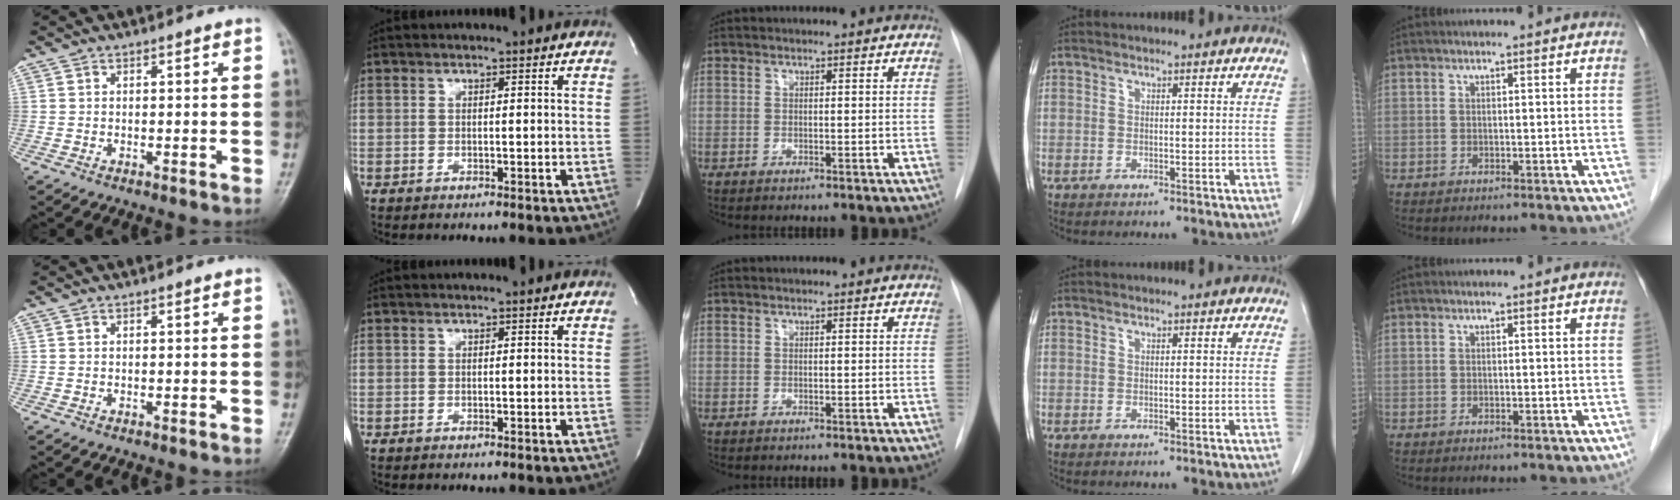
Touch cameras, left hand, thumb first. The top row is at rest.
{}